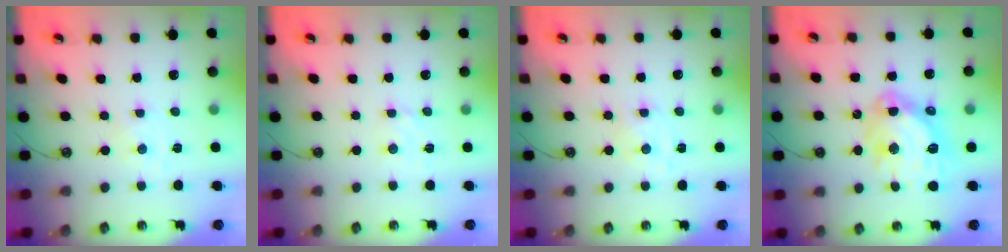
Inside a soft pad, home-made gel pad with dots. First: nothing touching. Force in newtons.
{"total": 2.6, "press": 2.6, "slide": 0.3}
{"total": 2.1, "press": 2.0, "slide": 0.4}
{"total": 17.3, "press": 17.1, "slide": 2.3}